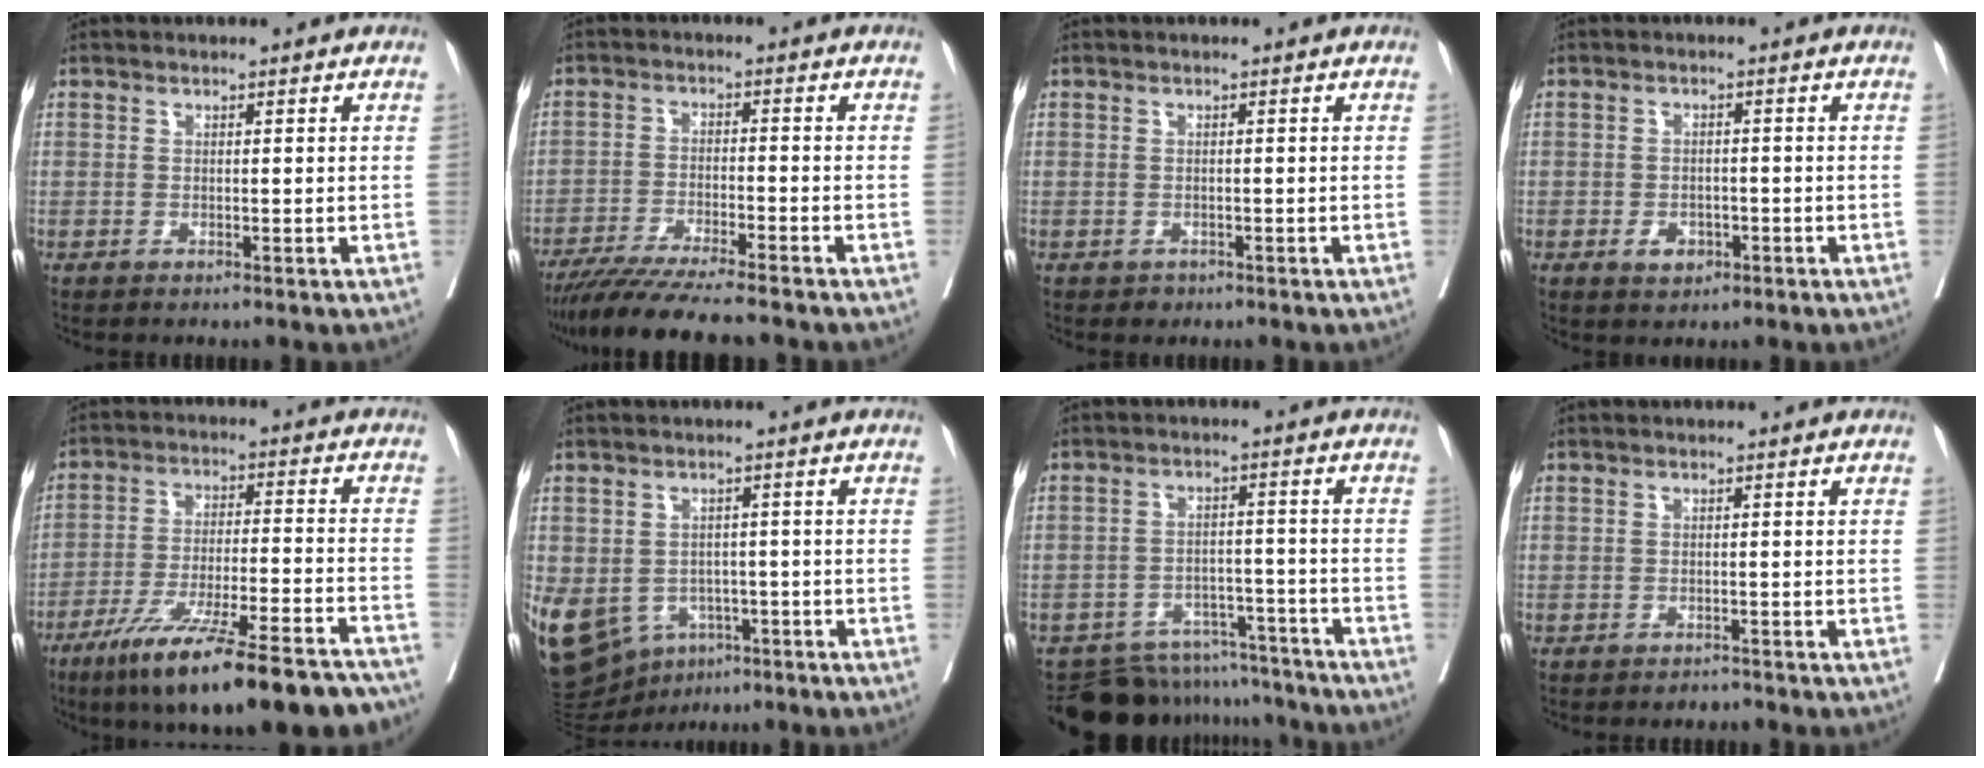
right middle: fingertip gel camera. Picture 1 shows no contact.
{"total": 11.7, "force": [-10.1, 0.0, 5.8], "torque": [-0.079, -0.031, -0.162]}
{"total": 1.1, "force": [-0.7, 0.8, 0.1], "torque": [-0.002, 0.002, -0.008]}
{"total": 2.9, "force": [-1.4, 2.0, 1.6], "torque": [-0.020, 0.004, -0.013]}
{"total": 22.4, "force": [-17.4, 2.4, 13.9], "torque": [-0.167, -0.011, -0.271]}
{"total": 20.1, "force": [-8.2, 15.6, 9.6], "torque": [-0.278, -0.010, -0.109]}
{"total": 13.3, "force": [-12.5, 4.4, 1.1], "torque": [-0.011, 0.025, -0.168]}
{"total": 0.8, "force": [-0.8, 0.3, -0.1], "torque": [0.003, -0.002, -0.015]}